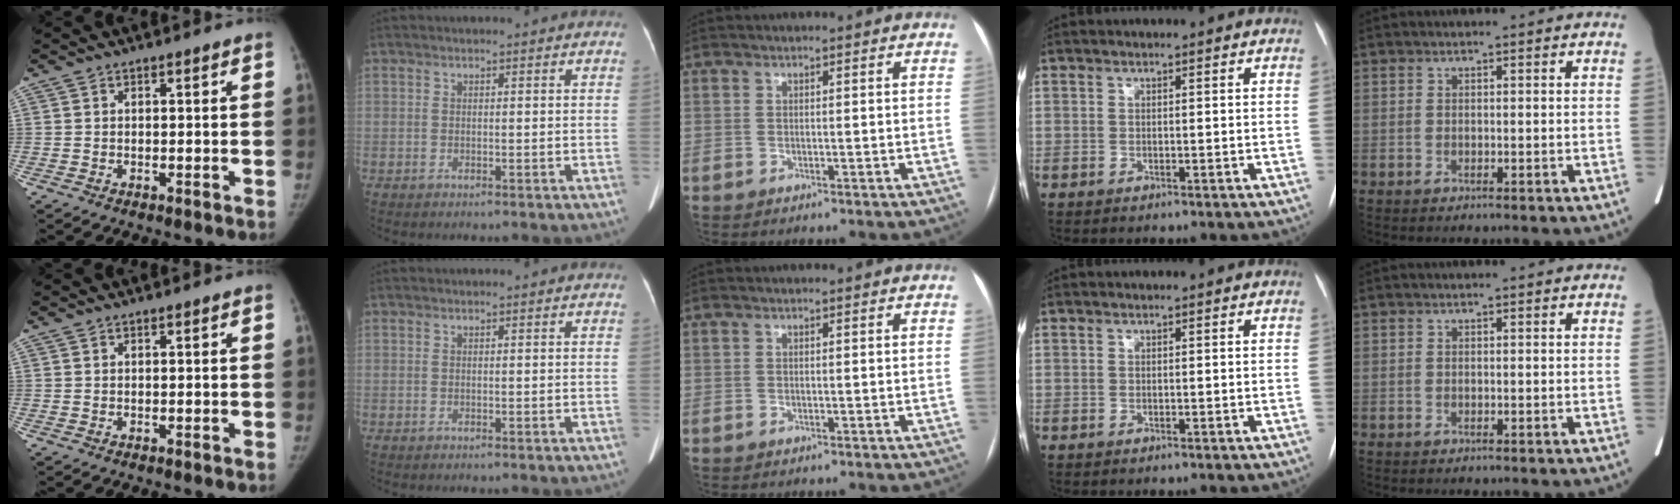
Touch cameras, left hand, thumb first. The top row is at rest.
{}